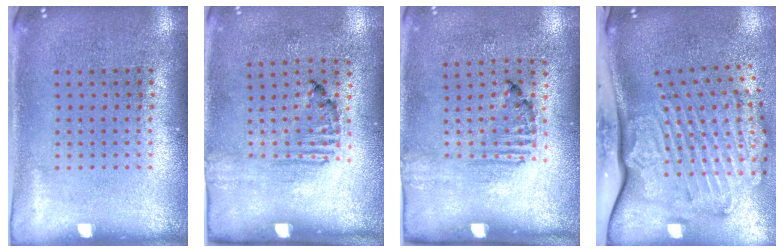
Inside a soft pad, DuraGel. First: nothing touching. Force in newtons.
{"total": 1.7, "press": 1.0, "slide": 1.3}
{"total": 1.6, "press": 1.1, "slide": 1.2}
{"total": 3.5, "press": 2.4, "slide": 2.5}